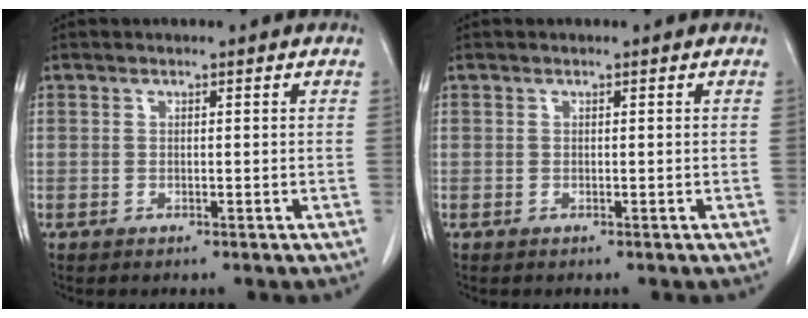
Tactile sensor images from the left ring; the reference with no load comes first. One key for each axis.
{"total": 0.0}